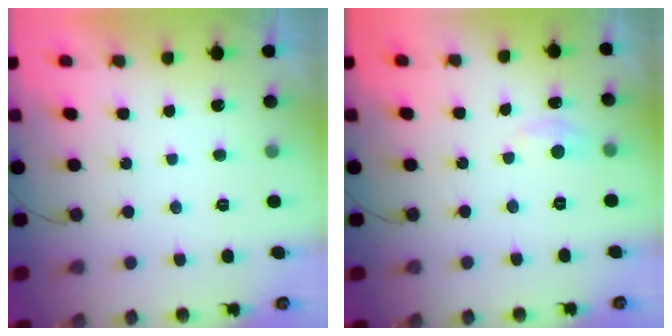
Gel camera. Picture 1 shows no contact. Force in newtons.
{"total": 3.7, "press": 3.7, "slide": 0.5}